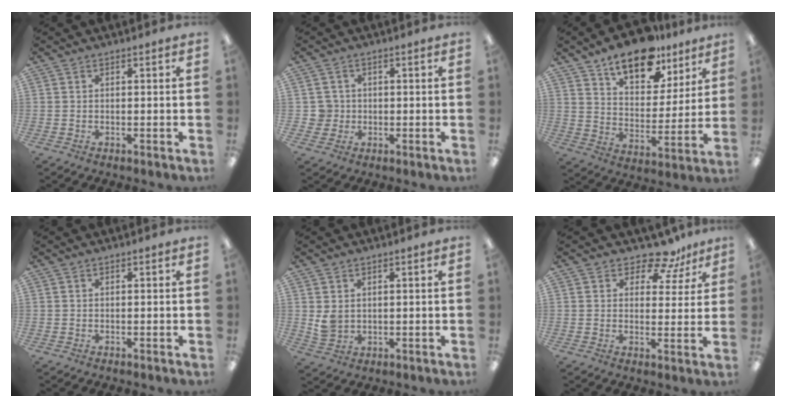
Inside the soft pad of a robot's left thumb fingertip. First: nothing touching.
{"total": 3.8, "force": [0.3, 3.8, 0.4], "torque": [-0.008, 0.005, 0.003]}
{"total": 15.5, "force": [11.7, 7.4, 7.1], "torque": [-0.108, -0.067, 0.206]}
{"total": 0.0}
{"total": 3.9, "force": [1.5, 2.9, 2.0], "torque": [-0.033, 0.000, 0.029]}
{"total": 7.9, "force": [6.5, 3.4, 3.0], "torque": [-0.035, -0.046, 0.115]}